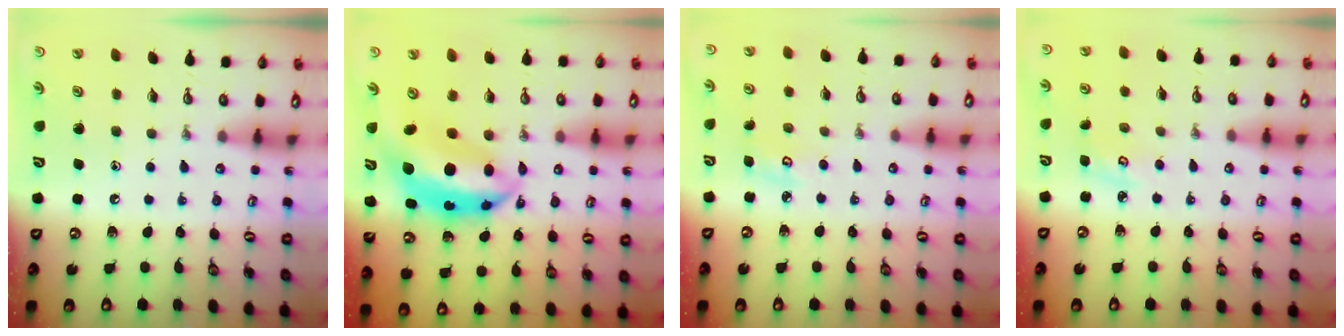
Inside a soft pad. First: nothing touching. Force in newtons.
{"total": 11.1, "press": 11.1, "slide": 1.0}
{"total": 4.8, "press": 4.8, "slide": 0.6}
{"total": 3.4, "press": 3.4, "slide": 0.3}